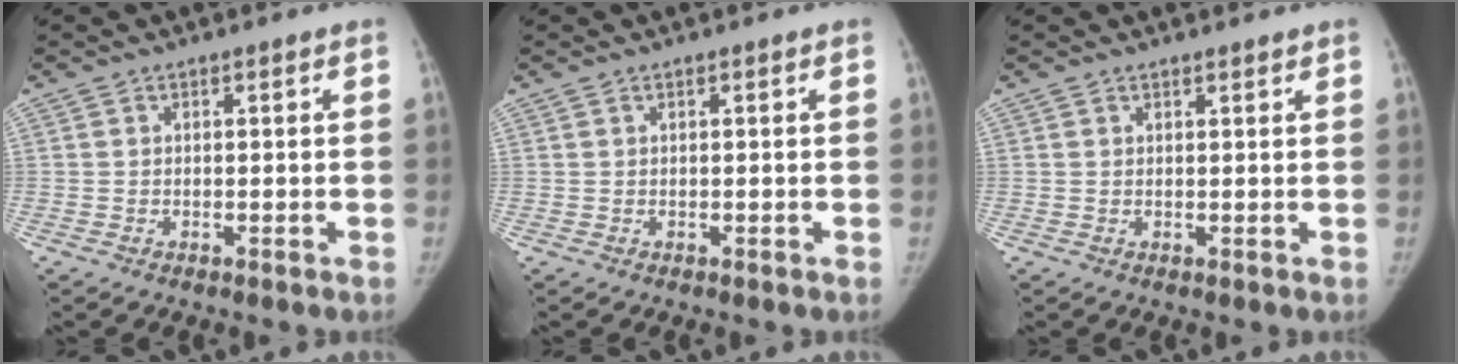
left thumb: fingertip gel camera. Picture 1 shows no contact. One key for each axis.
{"total": 0.0}
{"total": 0.8, "fx": 0.8, "fy": 0.3, "fz": 0.1, "tx": -0.003, "ty": -0.006, "tz": 0.010}